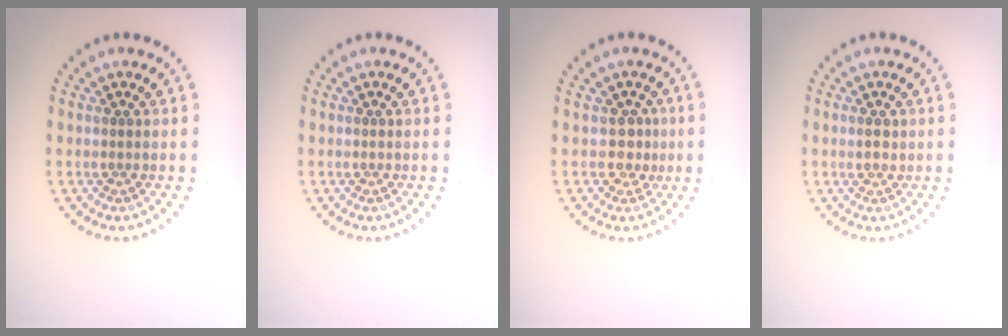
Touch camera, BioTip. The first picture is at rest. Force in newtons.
{"total": 0.0}
{"total": 1.7, "press": 1.2, "slide": 1.1}
{"total": 1.1, "press": 1.0, "slide": 0.4}